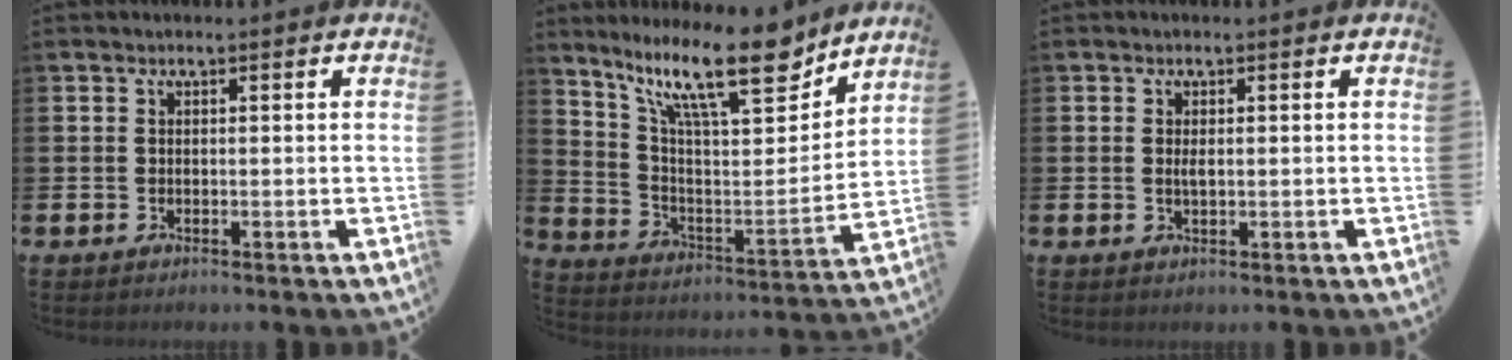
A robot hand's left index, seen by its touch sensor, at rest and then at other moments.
{"total": 15.4, "force": [11.5, 4.1, 9.5], "torque": [-0.184, -0.061, 0.194]}
{"total": 1.0, "force": [0.2, 0.3, 1.0], "torque": [-0.021, 0.003, 0.003]}